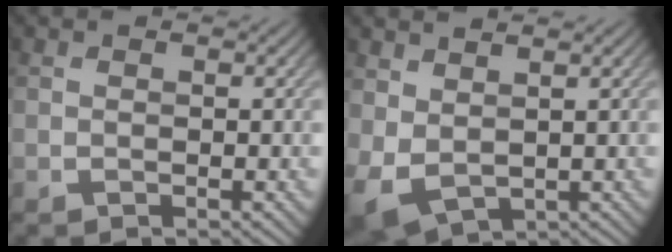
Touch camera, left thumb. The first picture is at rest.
{"total": 5.2, "force": [1.2, 3.5, 3.6], "torque": [-0.113, -0.018, 0.036]}